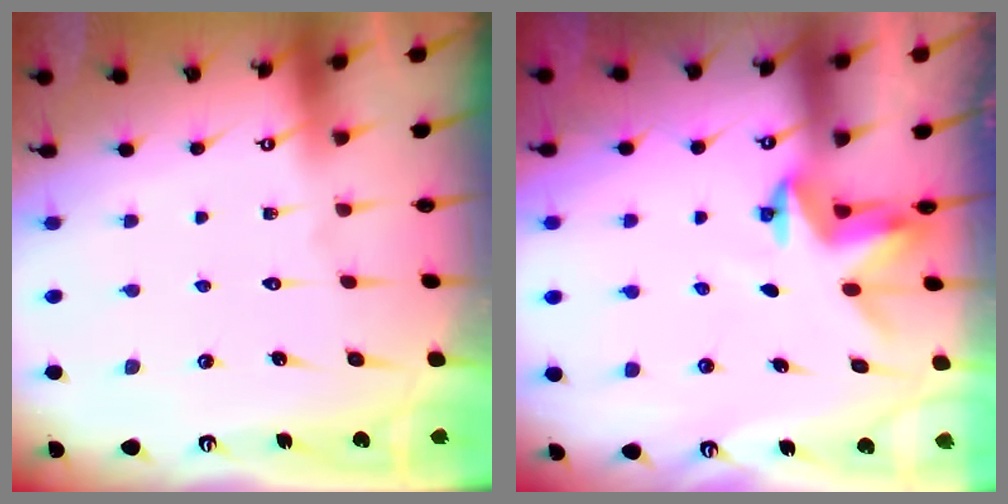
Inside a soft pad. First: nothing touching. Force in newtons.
{"total": 3.1, "press": 3.1, "slide": 0.1}